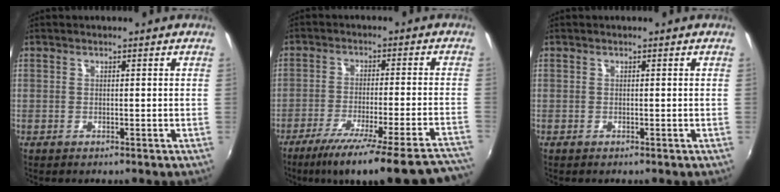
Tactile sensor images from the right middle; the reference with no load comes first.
{"total": 25.2, "force": [-22.1, 1.2, 12.2], "torque": [-0.184, -0.058, -0.312]}
{"total": 0.0}